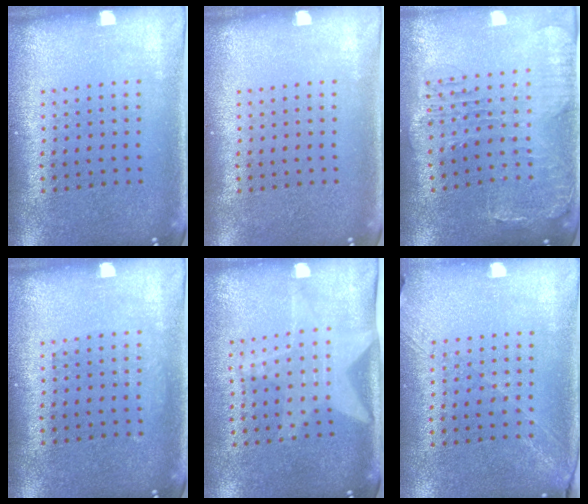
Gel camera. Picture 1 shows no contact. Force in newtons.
{"total": 0.0}
{"total": 1.4, "press": 1.4, "slide": 0.4}
{"total": 0.8, "press": 0.8, "slide": 0.1}
{"total": 1.9, "press": 1.5, "slide": 1.1}
{"total": 1.2, "press": 1.0, "slide": 0.7}